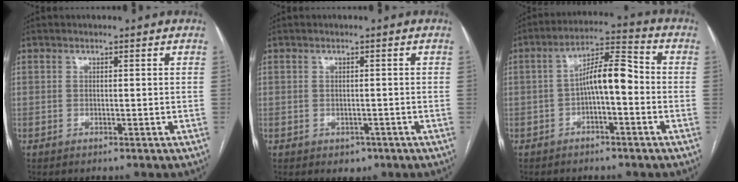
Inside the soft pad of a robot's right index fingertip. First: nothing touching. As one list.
[{"total": 2.1, "force": [-1.0, 1.7, 0.7], "torque": [-0.005, 0.003, -0.005]}, {"total": 7.9, "force": [-1.1, 2.1, 7.5], "torque": [-0.130, 0.031, -0.019]}]